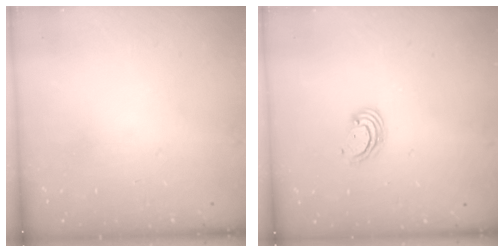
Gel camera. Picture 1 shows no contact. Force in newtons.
{"total": 2.6, "press": 2.6, "slide": 0.2}